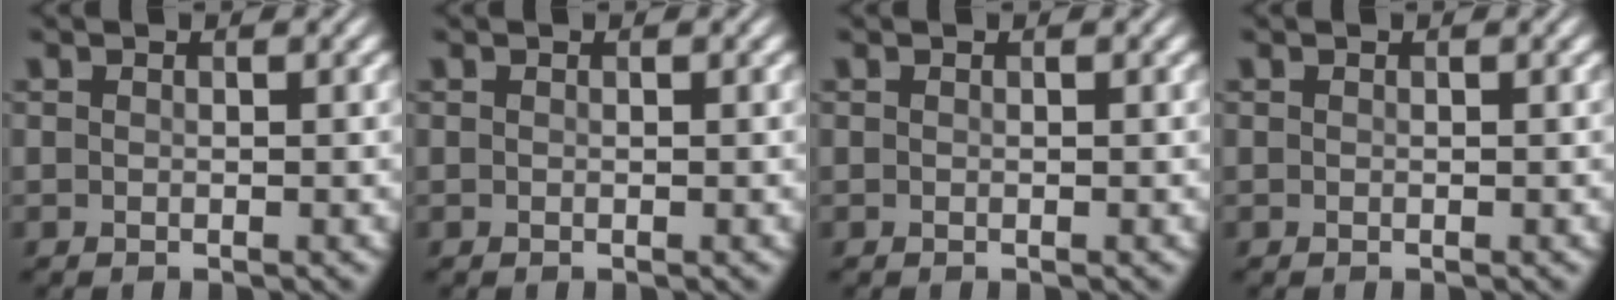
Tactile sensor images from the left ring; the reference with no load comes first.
{"total": 0.0}
{"total": 0.0}
{"total": 0.0}